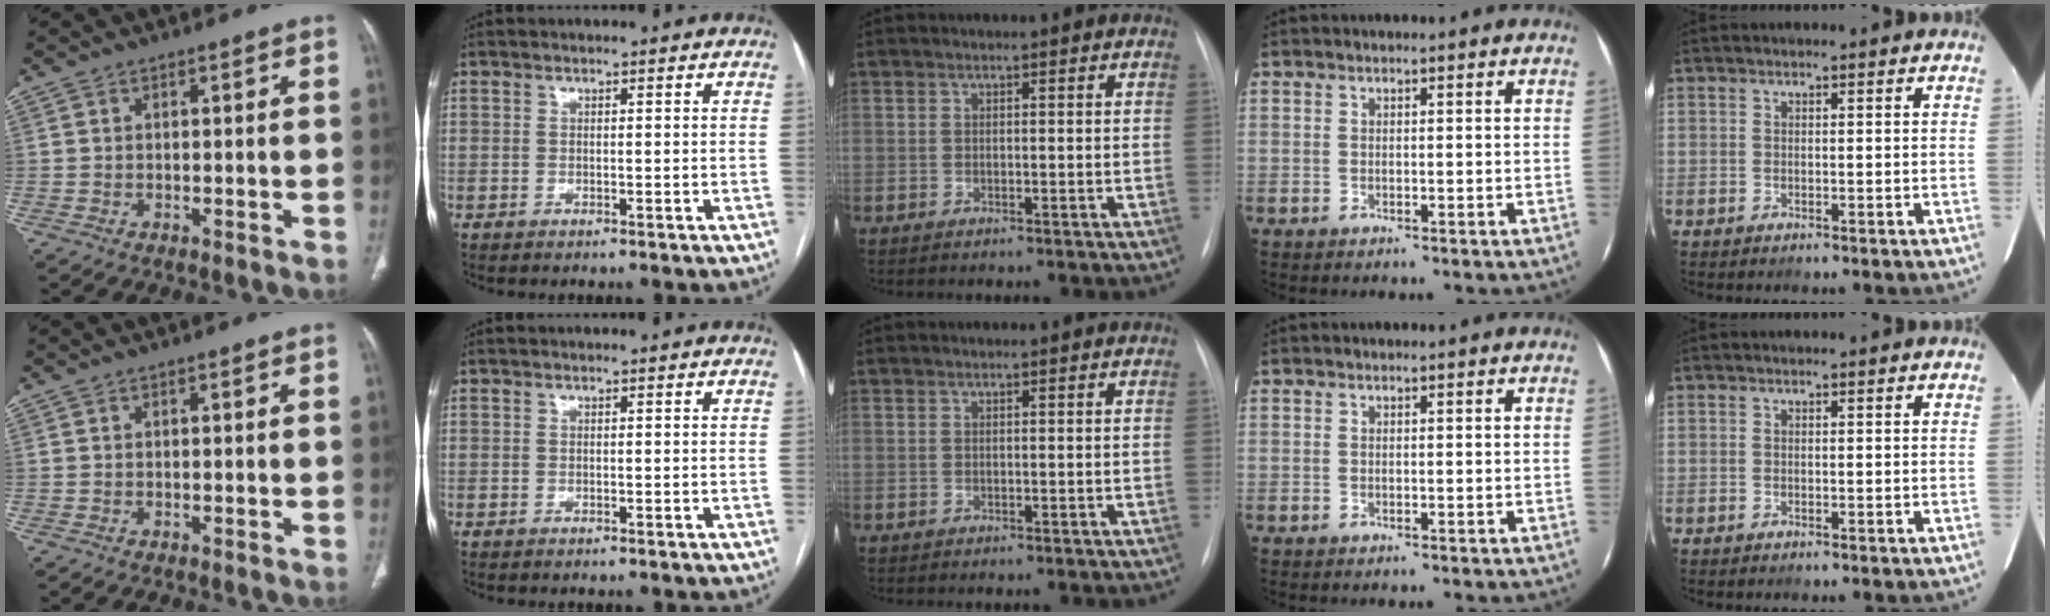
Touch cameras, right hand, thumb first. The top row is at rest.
{}